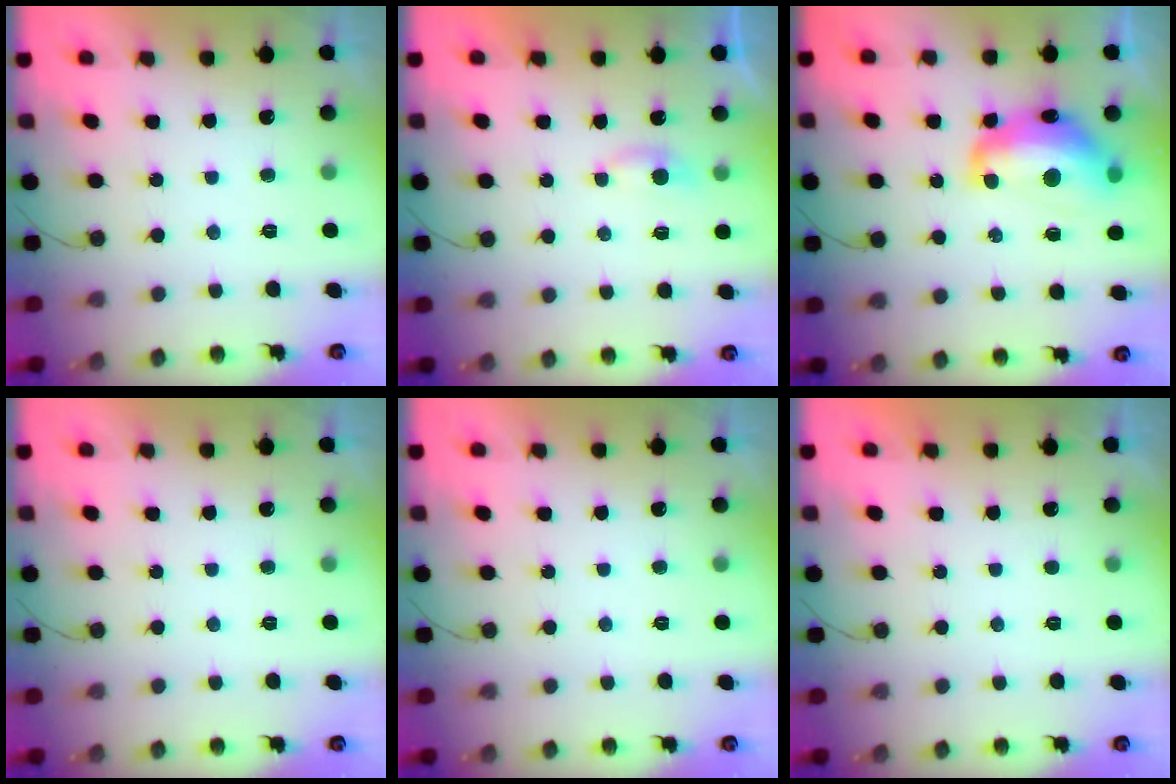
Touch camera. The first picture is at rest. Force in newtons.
{"total": 2.7, "press": 2.6, "slide": 0.5}
{"total": 14.6, "press": 14.5, "slide": 1.6}
{"total": 0.0}
{"total": 0.0}
{"total": 0.0}